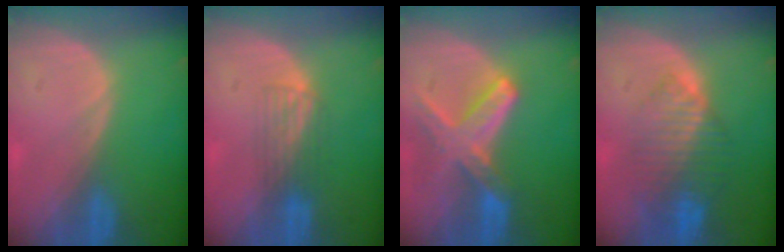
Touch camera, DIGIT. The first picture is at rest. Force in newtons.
{"total": 3.2, "press": 3.0, "slide": 1.2}
{"total": 8.2, "press": 7.2, "slide": 3.9}
{"total": 8.4, "press": 7.2, "slide": 4.3}